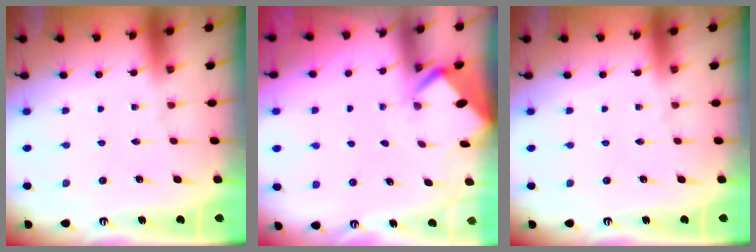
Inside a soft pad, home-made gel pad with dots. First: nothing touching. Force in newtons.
{"total": 2.9, "press": 2.9, "slide": 0.4}
{"total": 0.0}